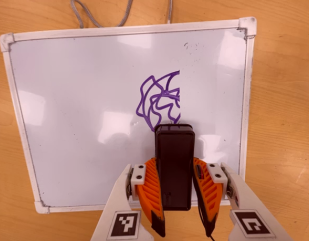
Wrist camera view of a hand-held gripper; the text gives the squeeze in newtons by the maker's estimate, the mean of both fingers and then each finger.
{"total": 8.8, "left": 6.4, "right": 11.3}